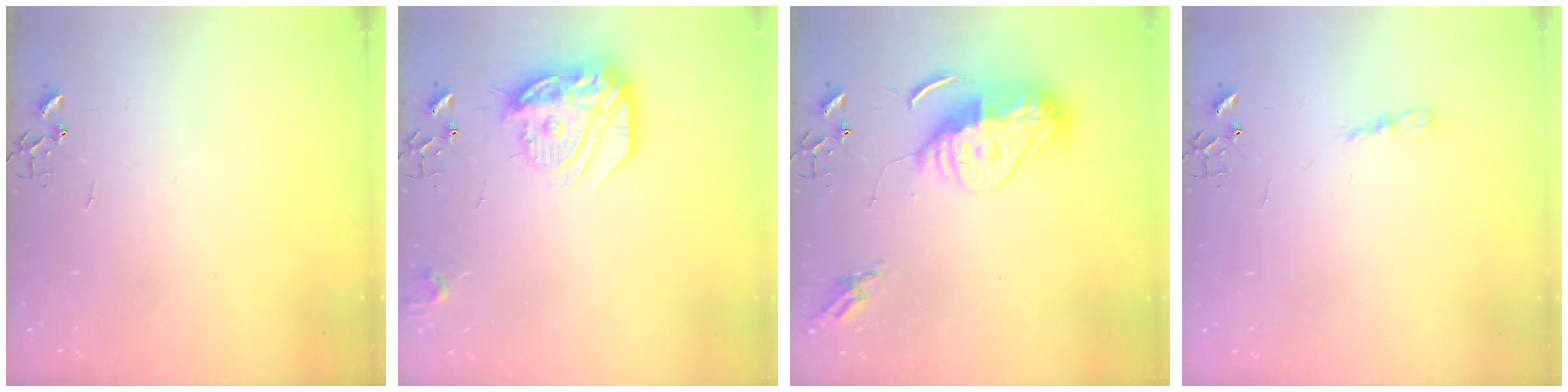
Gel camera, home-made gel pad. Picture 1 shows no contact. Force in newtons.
{"total": 19.0, "press": 18.9, "slide": 1.4}
{"total": 14.4, "press": 14.3, "slide": 1.2}
{"total": 4.4, "press": 4.4, "slide": 0.6}